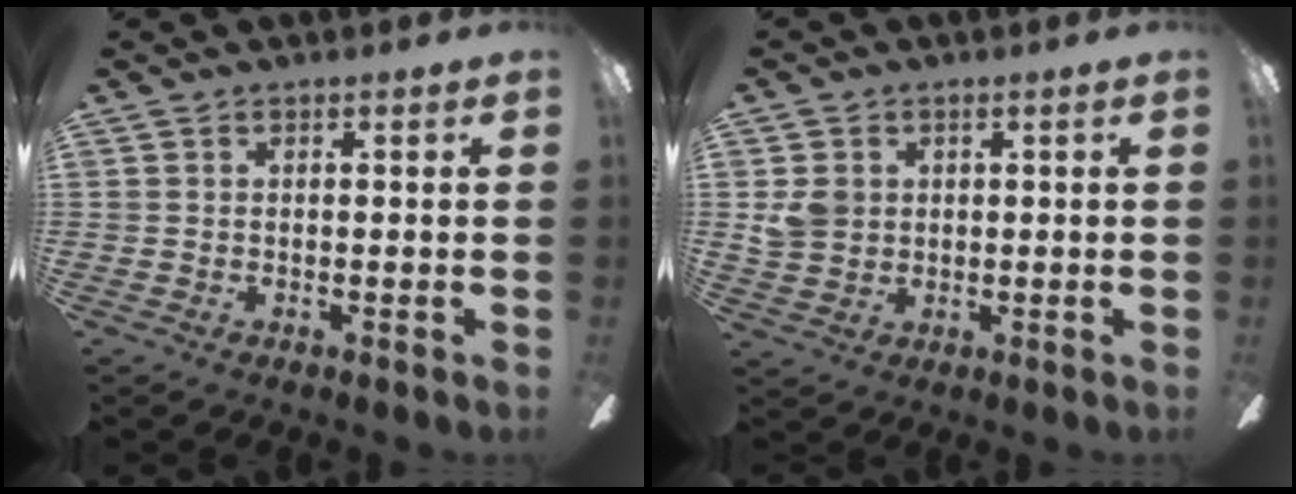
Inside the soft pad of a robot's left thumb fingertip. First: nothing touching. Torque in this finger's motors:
{"motor_torque": [0.79, 0.75, 0.48, -0.55, 0.05]}